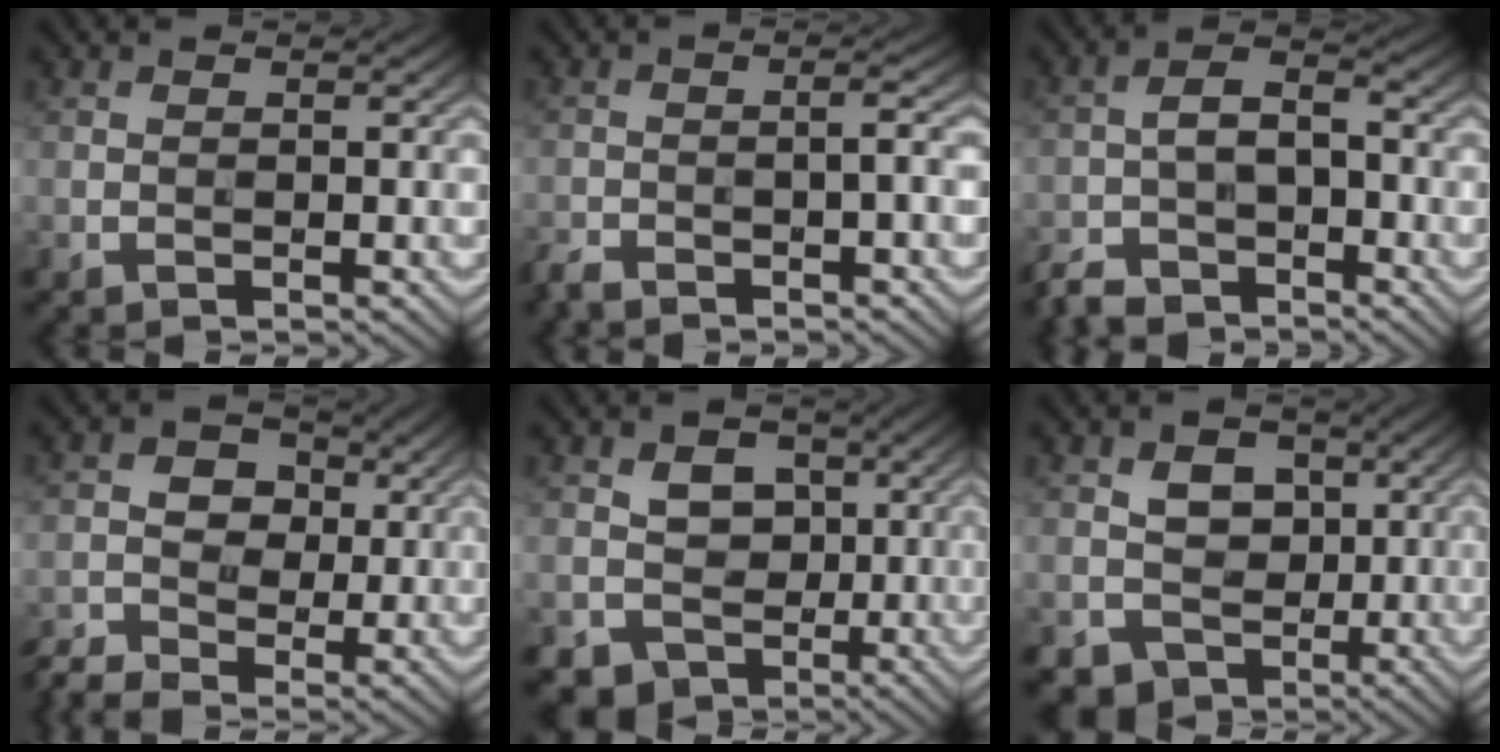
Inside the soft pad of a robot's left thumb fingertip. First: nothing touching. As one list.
[{"total": 3.7, "force": [-2.7, 0.7, 2.4], "torque": [-0.037, 0.001, -0.057]}, {"total": 6.1, "force": [-4.4, 2.9, 3.1], "torque": [-0.060, -0.002, -0.095]}, {"total": 4.3, "force": [-1.4, 3.5, 2.2], "torque": [-0.048, 0.005, -0.035]}, {"total": 6.5, "force": [-0.3, 5.7, 3.0], "torque": [-0.044, -0.005, -0.017]}, {"total": 6.2, "force": [-0.1, 5.5, 2.9], "torque": [-0.044, -0.001, -0.013]}]